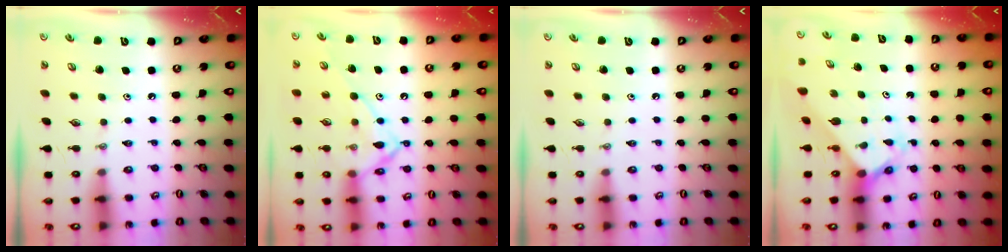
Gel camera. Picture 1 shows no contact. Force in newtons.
{"total": 13.7, "press": 13.6, "slide": 0.9}
{"total": 0.0}
{"total": 1.9, "press": 1.9, "slide": 0.1}